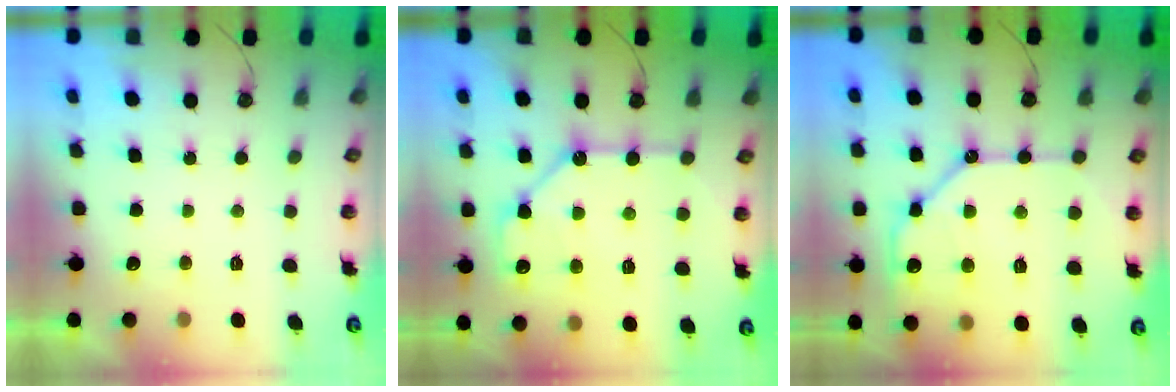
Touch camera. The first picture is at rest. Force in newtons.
{"total": 13.8, "press": 13.7, "slide": 1.2}
{"total": 17.7, "press": 17.6, "slide": 2.0}